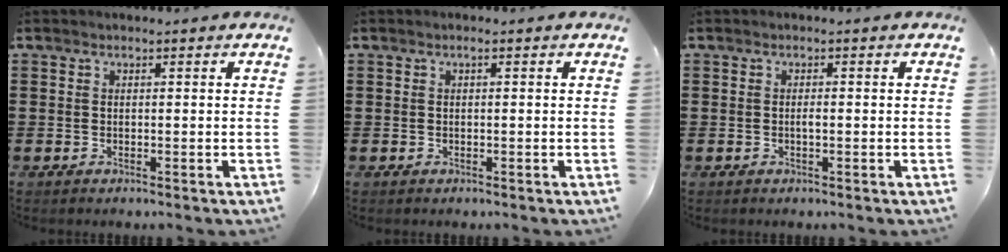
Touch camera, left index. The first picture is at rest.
{"total": 0.6, "force": [0.0, 0.0, 0.6], "torque": [-0.010, -0.002, 0.001]}
{"total": 0.9, "force": [-0.2, 0.2, 0.8], "torque": [-0.018, -0.002, -0.003]}